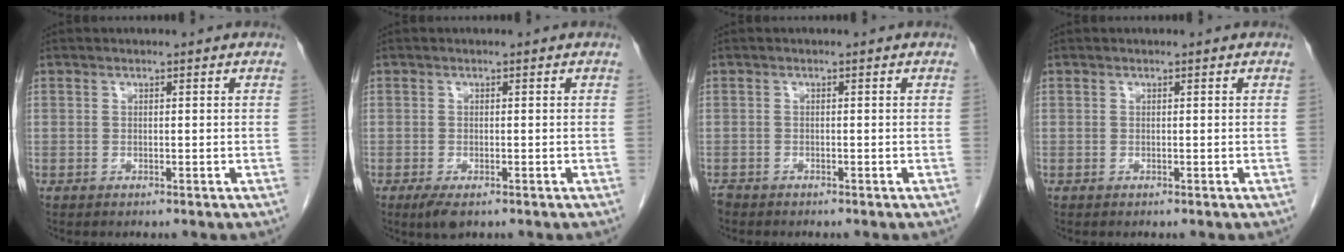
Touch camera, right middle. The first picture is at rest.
{"total": 2.8, "force": [-1.6, 1.1, 2.0], "torque": [-0.043, -0.006, -0.023]}
{"total": 1.1, "force": [-1.0, 0.3, 0.1], "torque": [-0.008, -0.003, -0.020]}
{"total": 0.0}